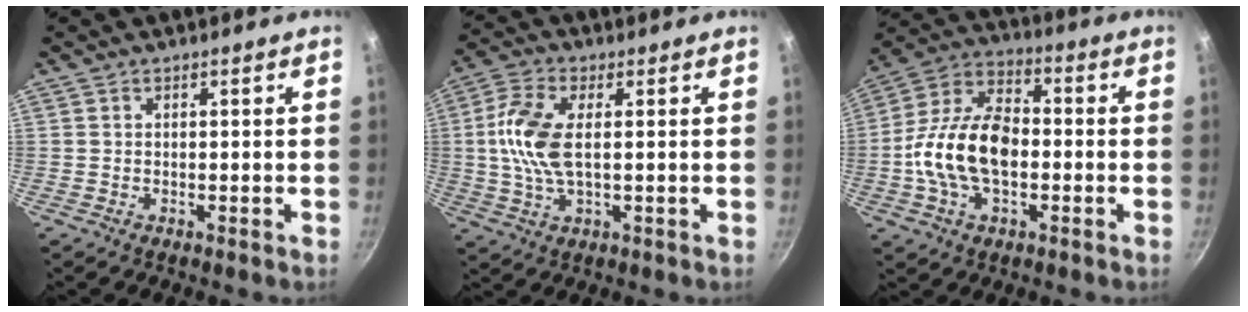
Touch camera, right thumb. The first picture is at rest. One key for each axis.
{"total": 10.1, "fx": 1.0, "fy": 4.6, "fz": 8.9, "tx": -0.194, "ty": 0.009, "tz": 0.012}
{"total": 16.2, "fx": -2.2, "fy": 9.8, "fz": 12.7, "tx": -0.215, "ty": 0.036, "tz": -0.055}